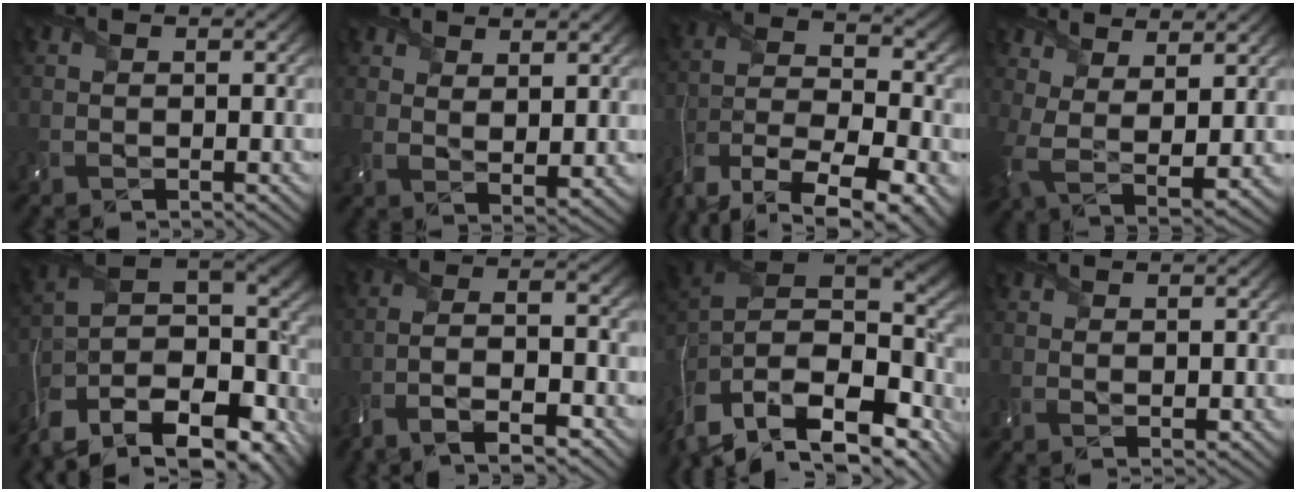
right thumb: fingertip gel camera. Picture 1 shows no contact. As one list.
[{"total": 3.1, "force": [2.2, 1.1, 1.8], "torque": [-0.042, -0.010, 0.048]}, {"total": 13.0, "force": [-8.7, 5.7, 7.8], "torque": [-0.176, -0.031, -0.137]}, {"total": 6.2, "force": [3.3, 1.9, 4.9], "torque": [-0.122, -0.011, 0.069]}, {"total": 13.6, "force": [-6.8, 6.0, 10.1], "torque": [-0.230, -0.021, -0.088]}, {"total": 9.7, "force": [-6.1, 2.7, 7.0], "torque": [-0.134, -0.003, -0.117]}, {"total": 16.0, "force": [-4.6, 9.6, 11.9], "torque": [-0.211, 0.001, -0.047]}, {"total": 1.6, "force": [0.3, 0.8, 1.3], "torque": [-0.017, -0.003, 0.013]}]